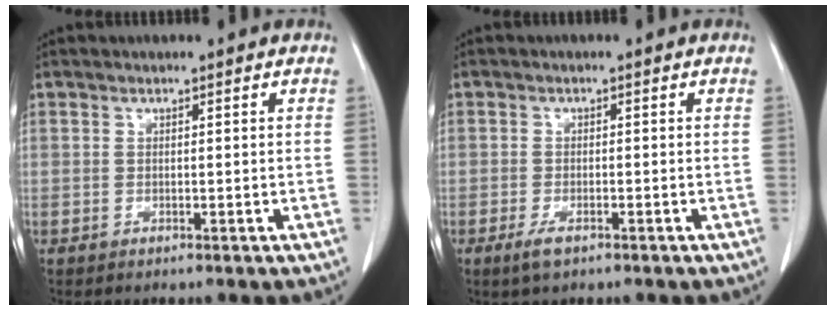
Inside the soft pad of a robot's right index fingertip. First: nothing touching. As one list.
[{"total": 2.4, "force": [-1.5, 0.8, 1.7], "torque": [-0.035, -0.002, -0.025]}]